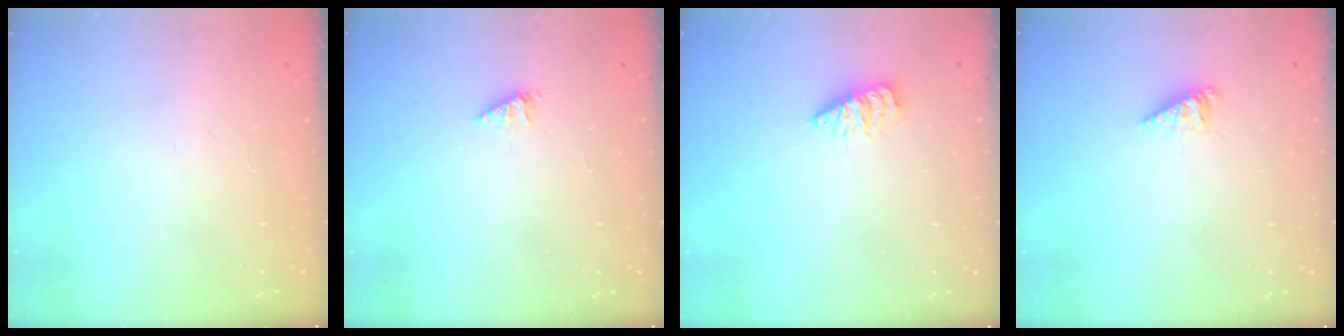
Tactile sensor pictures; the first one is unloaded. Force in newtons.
{"total": 1.4, "press": 1.4, "slide": 0.3}
{"total": 2.0, "press": 2.0, "slide": 0.4}
{"total": 2.8, "press": 2.8, "slide": 0.4}